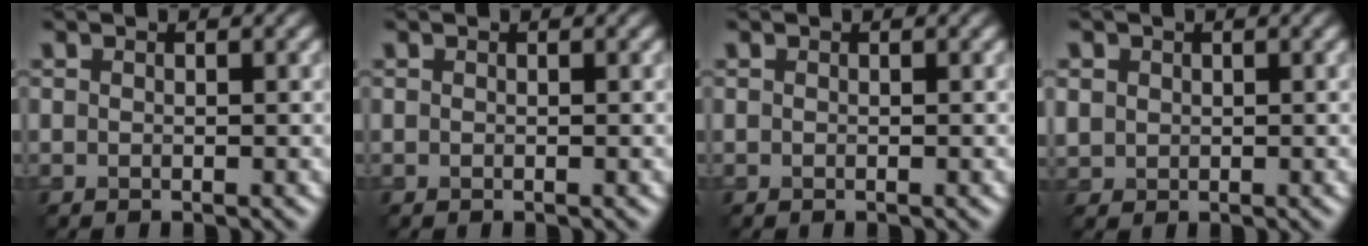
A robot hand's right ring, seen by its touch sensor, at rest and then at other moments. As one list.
[{"total": 0.0}, {"total": 0.0}, {"total": 1.5, "force": [0.5, 1.4, 0.3], "torque": [-0.007, -0.005, 0.013]}]